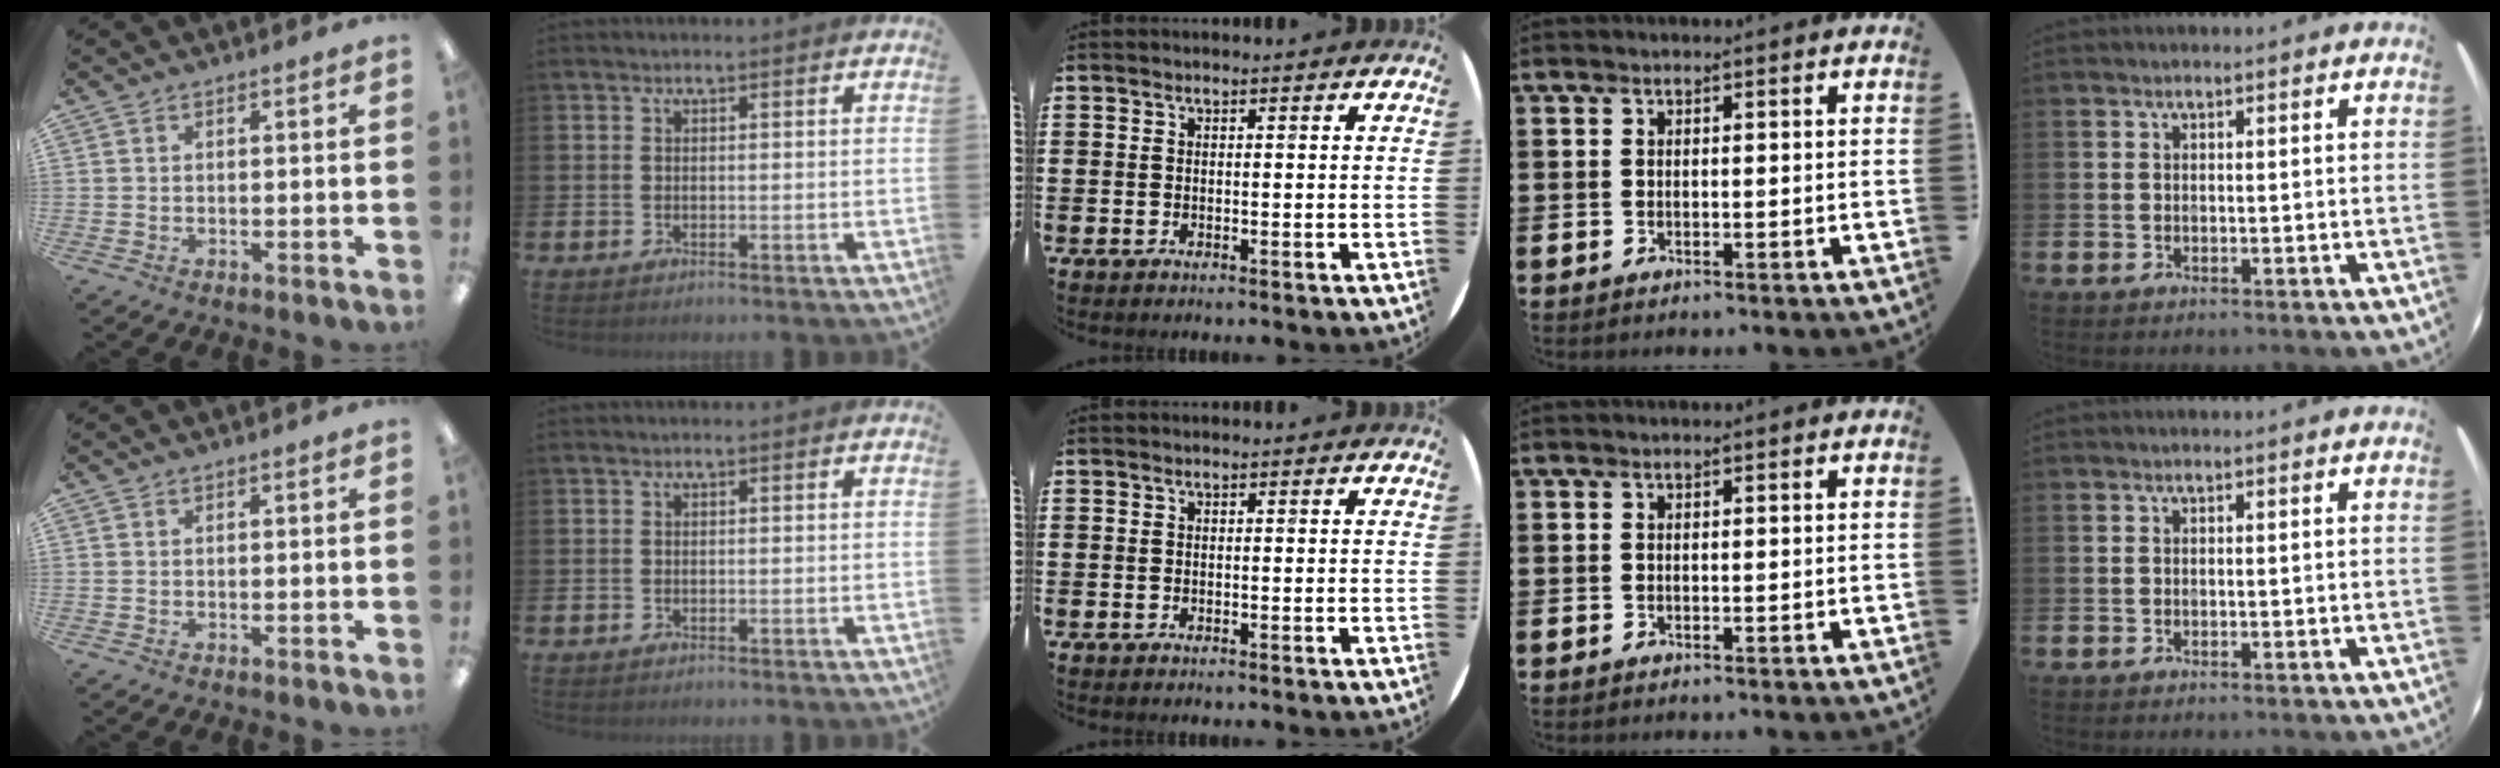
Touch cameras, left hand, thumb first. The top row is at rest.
{}